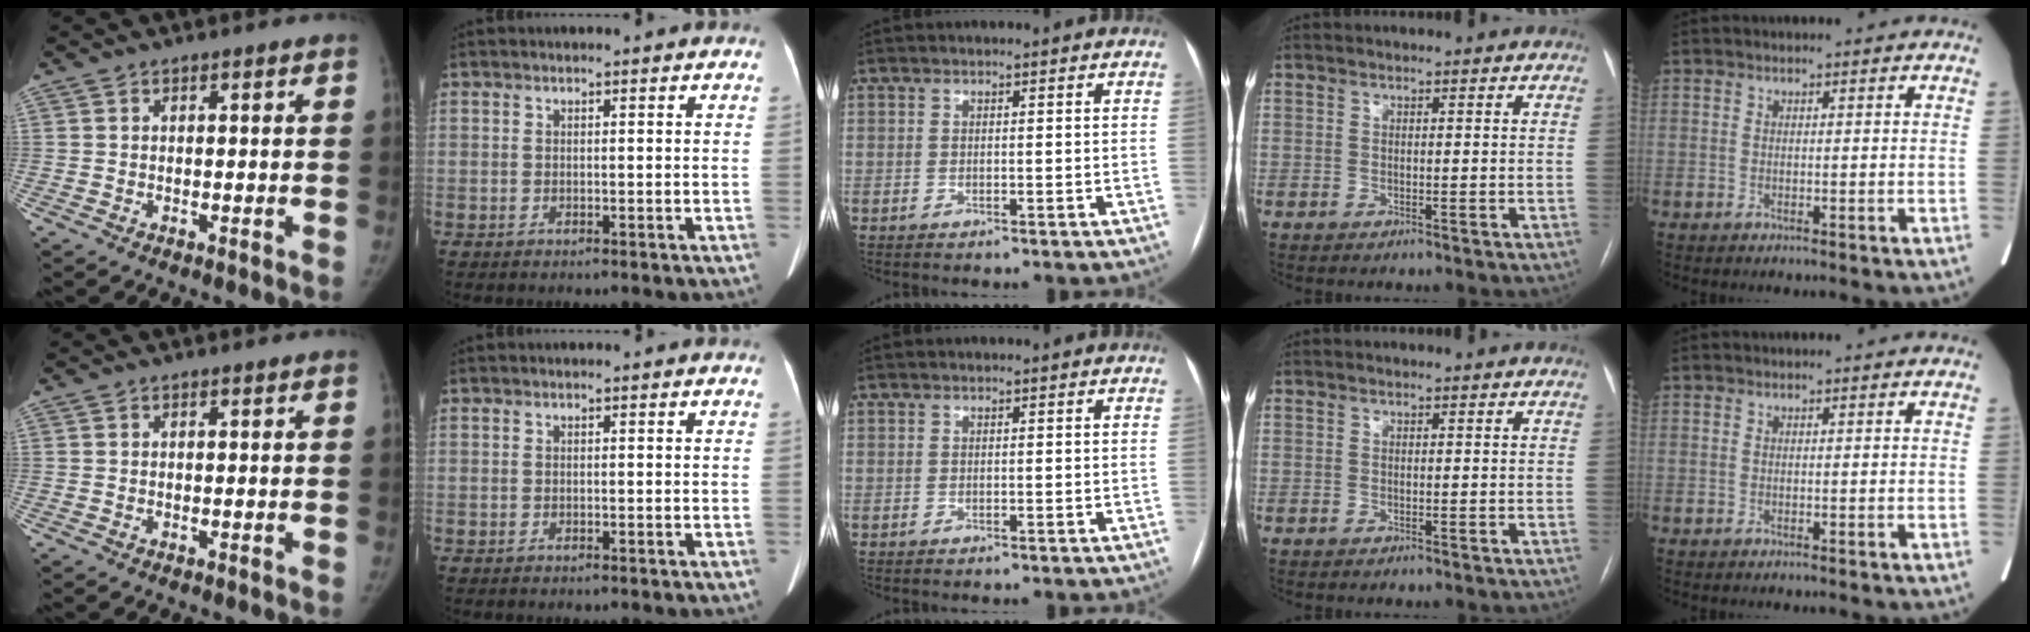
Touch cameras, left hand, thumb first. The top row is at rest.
{}